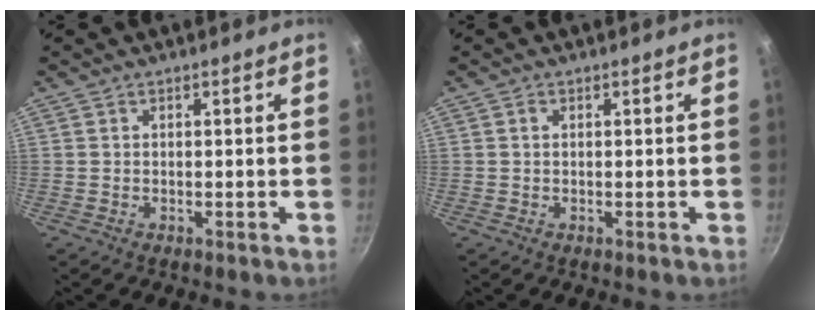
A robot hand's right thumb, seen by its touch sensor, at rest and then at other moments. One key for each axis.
{"total": 0.8, "fx": 0.2, "fy": 0.6, "fz": 0.5, "tx": -0.008, "ty": 0.004, "tz": 0.002}